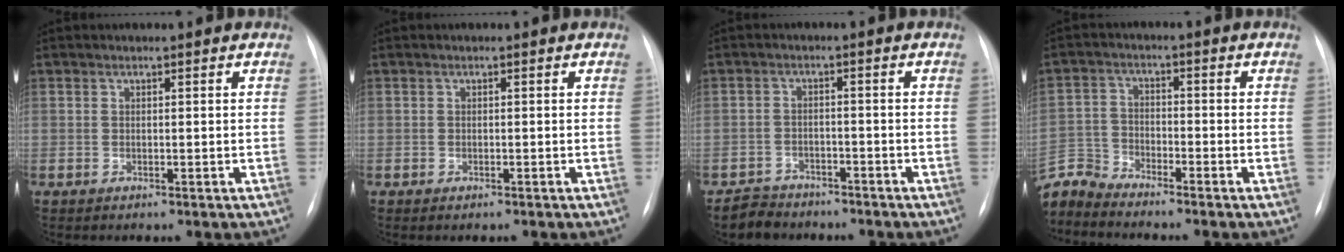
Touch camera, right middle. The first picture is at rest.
{"total": 0.6, "force": [-0.5, 0.2, 0.3], "torque": [-0.009, -0.002, -0.005]}
{"total": 3.6, "force": [-3.2, 1.4, -0.9], "torque": [0.013, -0.003, -0.058]}
{"total": 6.7, "force": [-6.7, 0.2, -0.2], "torque": [-0.002, 0.007, -0.134]}